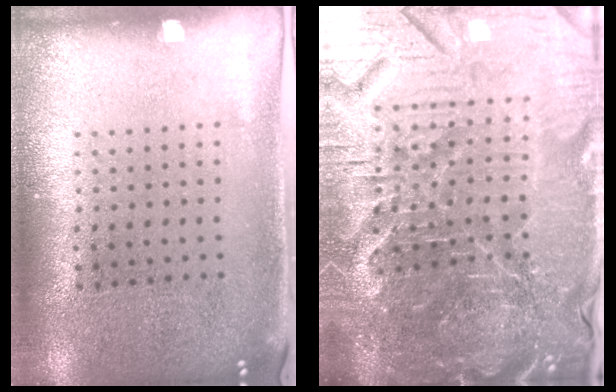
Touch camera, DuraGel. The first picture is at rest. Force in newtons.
{"total": 7.2, "press": 6.4, "slide": 3.4}